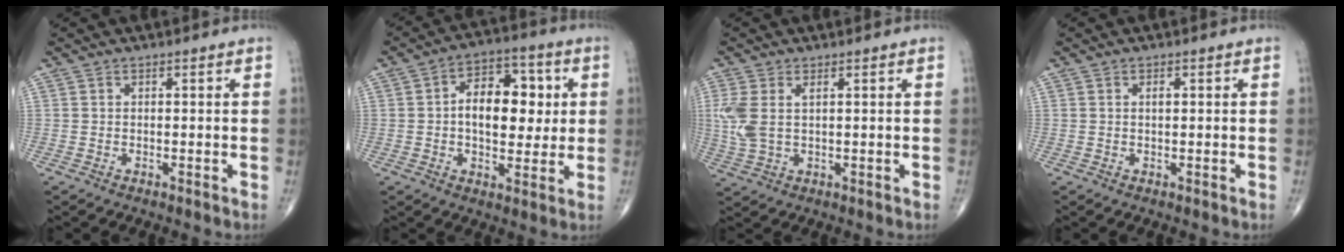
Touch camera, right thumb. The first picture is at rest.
{"total": 13.3, "force": [1.3, 8.0, 10.5], "torque": [-0.122, 0.015, 0.016]}
{"total": 6.3, "force": [1.1, 3.3, 5.3], "torque": [-0.146, 0.007, 0.030]}
{"total": 1.0, "force": [0.2, 0.4, 0.9], "torque": [-0.017, 0.001, 0.004]}